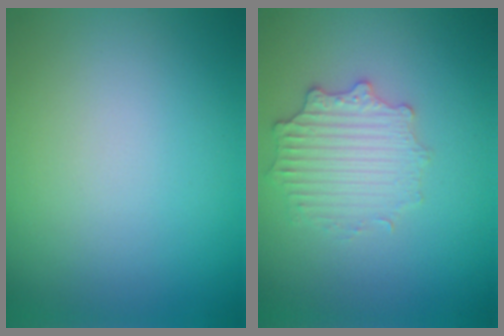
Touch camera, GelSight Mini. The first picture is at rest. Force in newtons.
{"total": 2.7, "press": 2.6, "slide": 0.5}